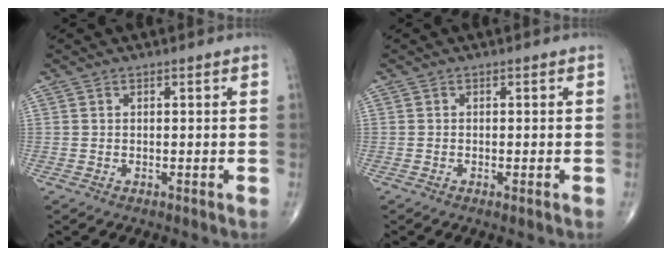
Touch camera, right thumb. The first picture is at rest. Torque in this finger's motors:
{"motor_torque": [-0.16, -0.16, -0.07, -0.07, 0.04]}